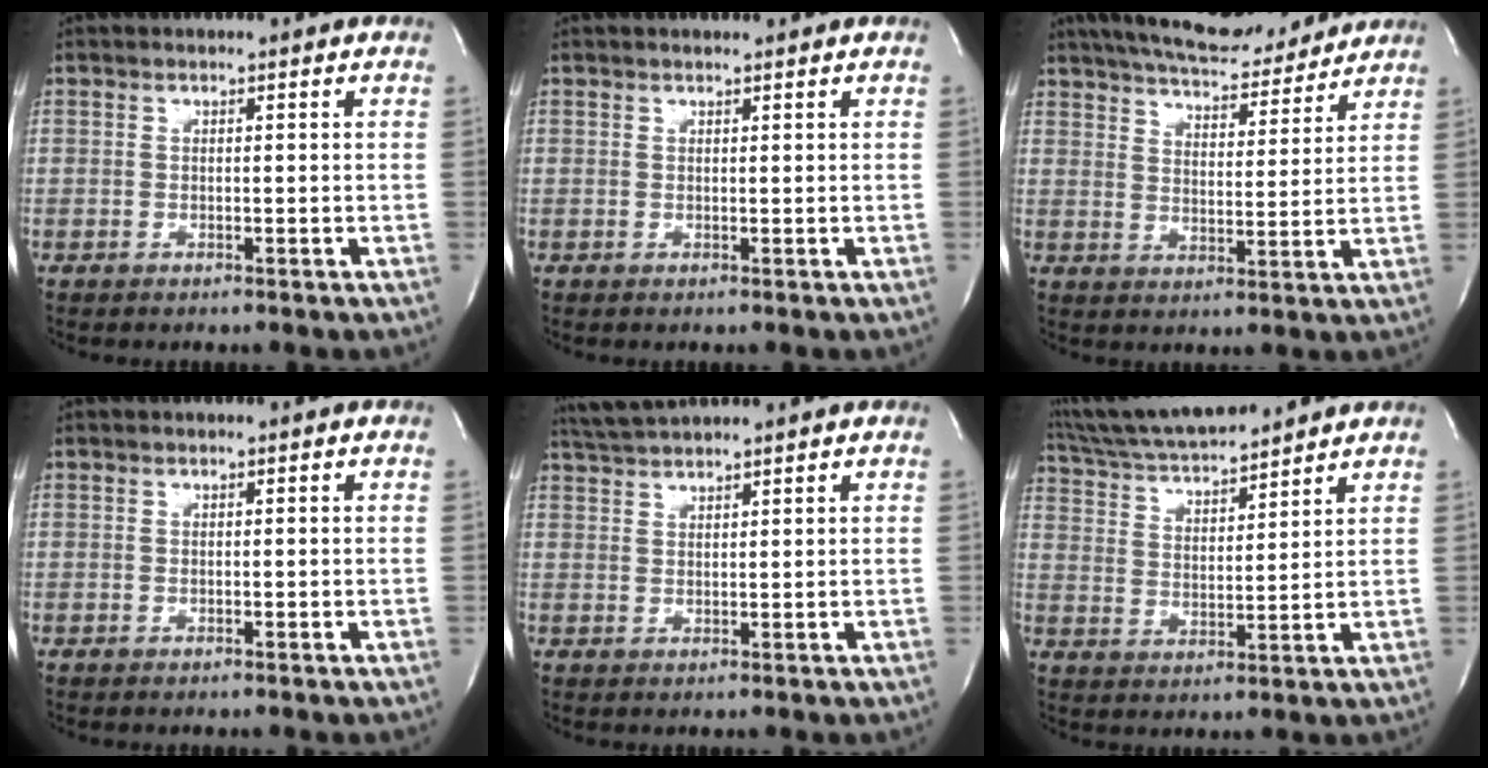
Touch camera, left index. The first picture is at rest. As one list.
[{"total": 0.8, "force": [0.8, 0.1, 0.3], "torque": [-0.012, 0.003, 0.014]}, {"total": 14.0, "force": [12.7, 3.3, 5.0], "torque": [-0.076, 0.011, 0.186]}, {"total": 0.0}, {"total": 4.5, "force": [4.3, -0.6, 1.2], "torque": [-0.029, 0.023, 0.084]}, {"total": 14.3, "force": [13.2, 1.4, 5.5], "torque": [-0.108, 0.020, 0.234]}]